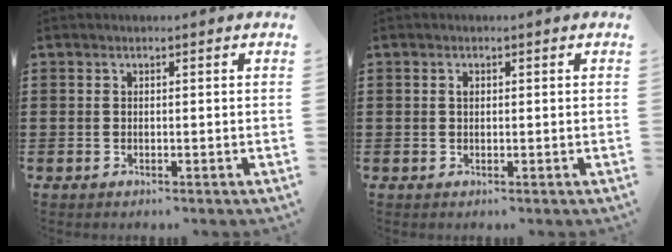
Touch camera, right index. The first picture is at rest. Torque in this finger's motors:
{"motor_torque": [0.27, -0.19, 0.05, 0.03]}